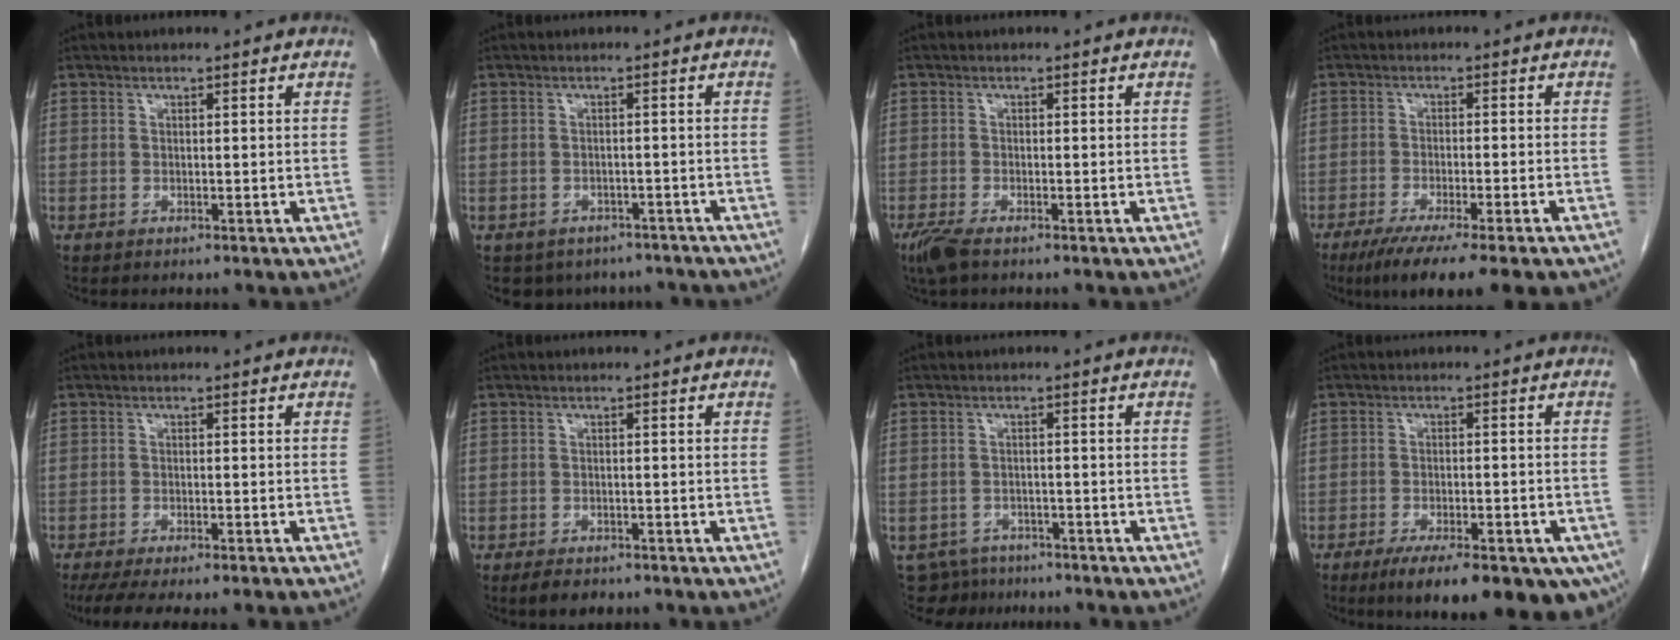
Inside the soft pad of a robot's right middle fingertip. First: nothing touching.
{"total": 8.4, "force": [-6.8, 4.7, 1.4], "torque": [-0.010, 0.007, -0.073]}
{"total": 3.1, "force": [-2.2, 0.7, 2.1], "torque": [-0.050, -0.010, -0.041]}
{"total": 11.5, "force": [-8.5, 0.6, 7.7], "torque": [-0.109, -0.026, -0.126]}
{"total": 10.4, "force": [-8.6, 1.5, 5.7], "torque": [-0.074, -0.009, -0.121]}
{"total": 3.2, "force": [-2.4, 1.4, 1.5], "torque": [-0.026, -0.003, -0.034]}
{"total": 5.8, "force": [-5.0, 3.0, -0.3], "torque": [0.005, 0.005, -0.071]}
{"total": 18.1, "force": [-11.6, 5.4, 12.8], "torque": [-0.134, -0.017, -0.150]}